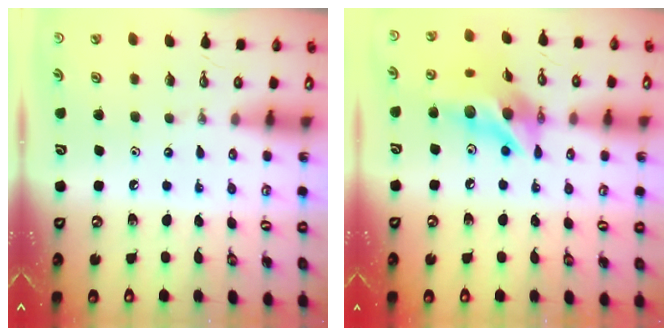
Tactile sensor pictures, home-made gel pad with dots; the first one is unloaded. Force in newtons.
{"total": 14.7, "press": 14.6, "slide": 1.1}